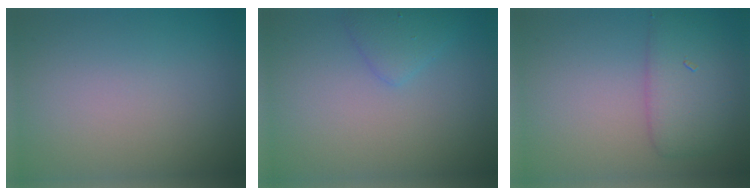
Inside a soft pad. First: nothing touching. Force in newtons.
{"total": 1.8, "press": 1.8, "slide": 0.1}
{"total": 3.6, "press": 3.6, "slide": 0.2}